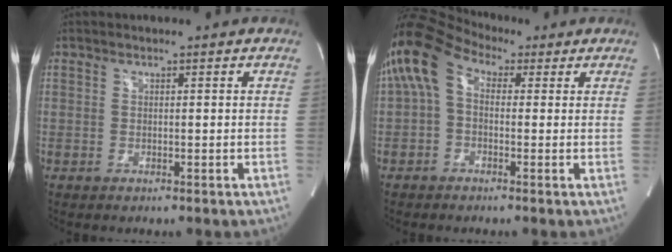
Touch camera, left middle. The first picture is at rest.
{"total": 9.7, "force": [2.8, 5.7, 7.2], "torque": [-0.162, 0.061, 0.042]}